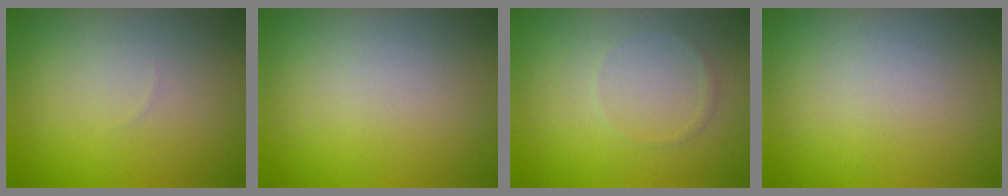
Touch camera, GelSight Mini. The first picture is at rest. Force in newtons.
{"total": 0.0}
{"total": 0.6, "press": 0.6, "slide": 0.1}
{"total": 0.0}